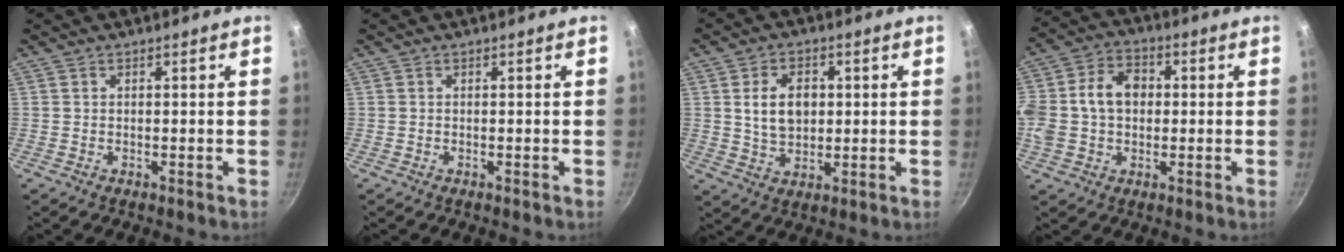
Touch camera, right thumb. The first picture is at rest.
{"total": 0.0}
{"total": 8.3, "force": [1.3, 5.8, 5.8], "torque": [-0.082, -0.004, 0.025]}
{"total": 13.5, "force": [0.8, 10.1, 8.8], "torque": [-0.162, 0.029, 0.004]}